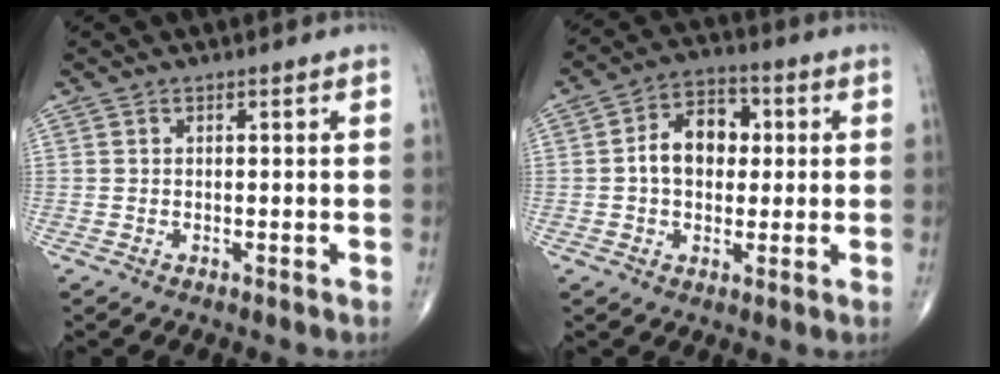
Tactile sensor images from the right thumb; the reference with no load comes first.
{"total": 9.5, "force": [0.7, 6.8, 6.7], "torque": [-0.085, 0.022, 0.005]}